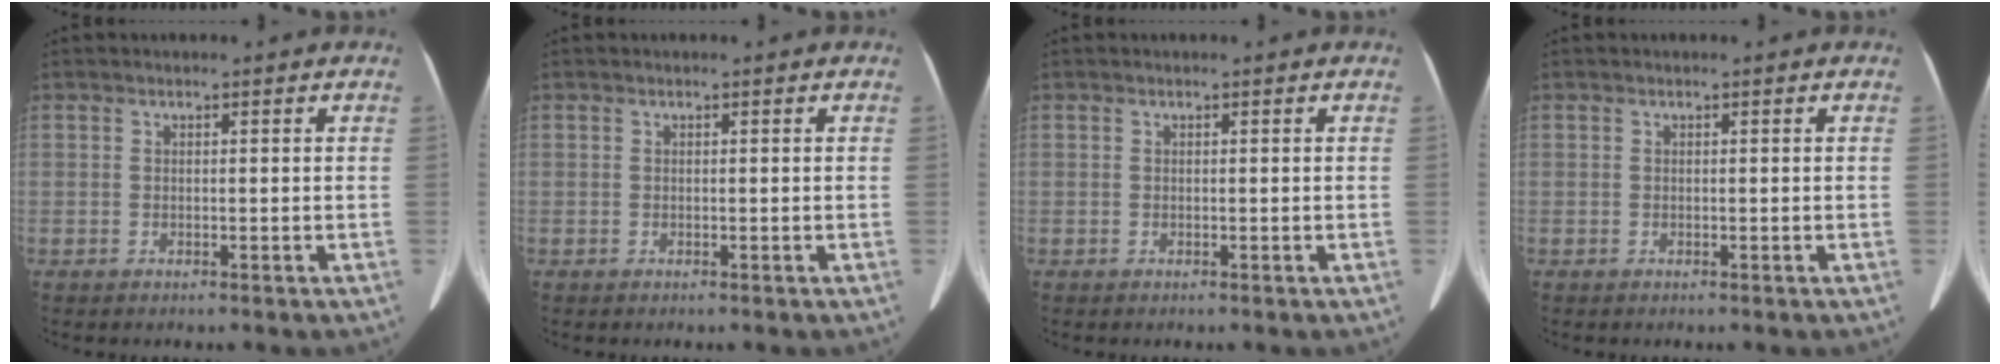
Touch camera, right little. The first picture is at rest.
{"total": 0.0}
{"total": 0.0}
{"total": 0.0}